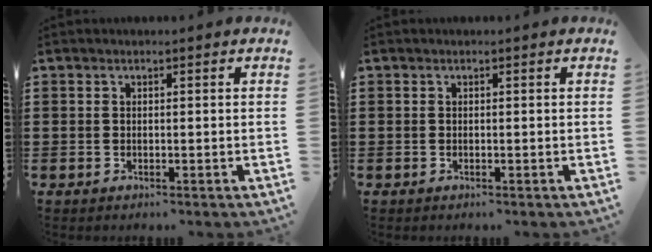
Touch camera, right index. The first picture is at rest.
{"total": 0.0}